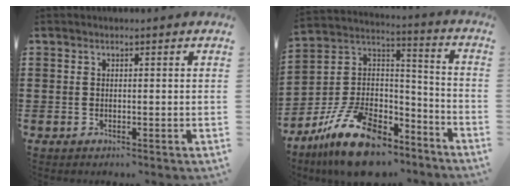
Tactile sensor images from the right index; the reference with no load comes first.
{"total": 15.9, "force": [-11.0, 7.2, 8.9], "torque": [-0.180, 0.054, -0.192]}